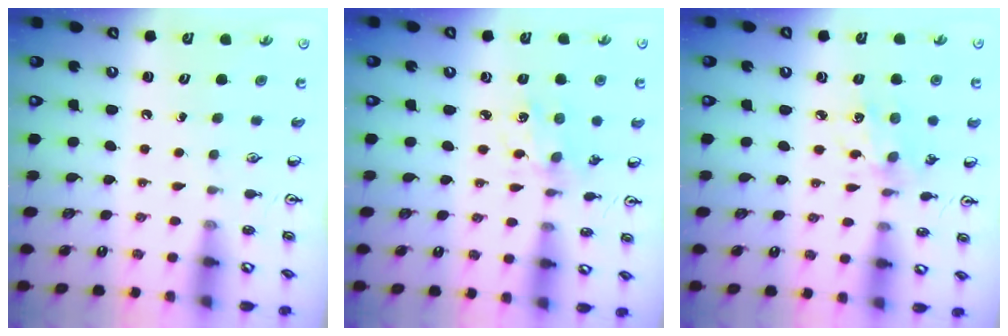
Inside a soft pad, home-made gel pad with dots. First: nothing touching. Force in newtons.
{"total": 1.9, "press": 1.8, "slide": 0.5}
{"total": 3.9, "press": 3.8, "slide": 1.0}